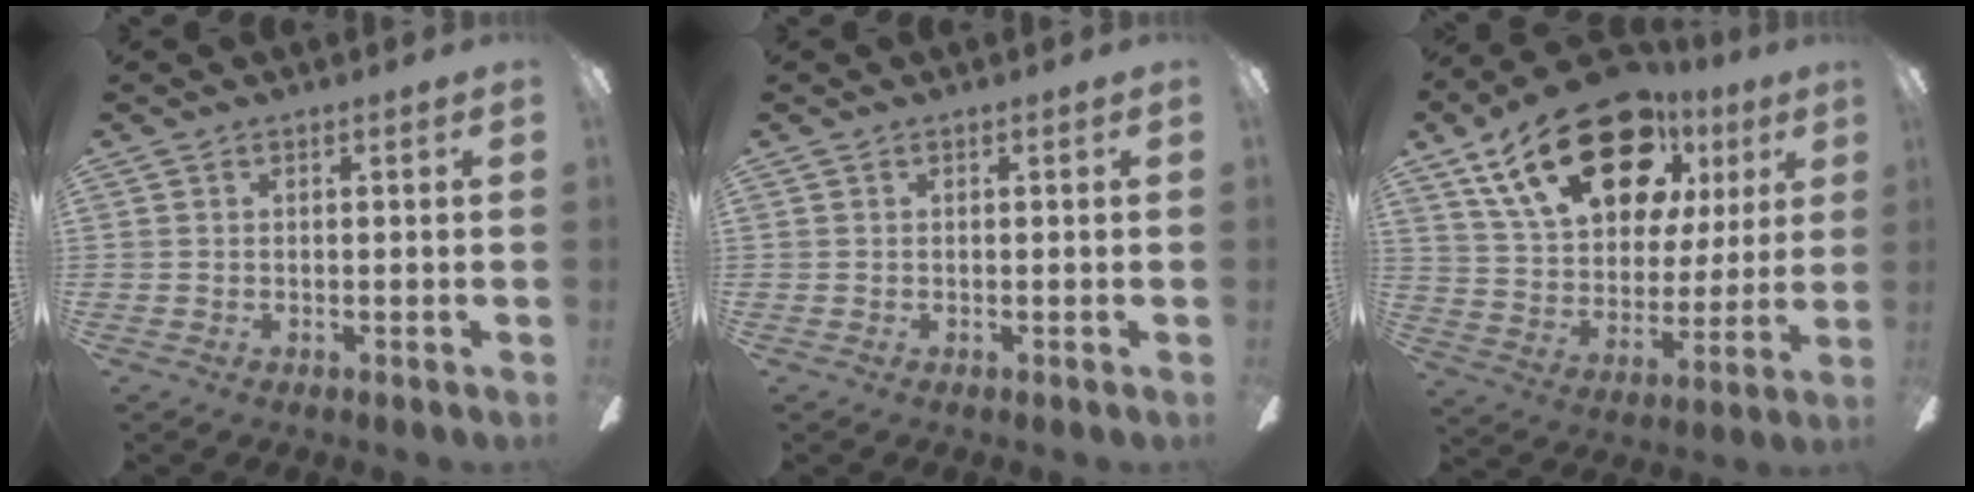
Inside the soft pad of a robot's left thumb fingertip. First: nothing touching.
{"total": 0.0}
{"total": 25.8, "force": [14.0, 14.0, 16.5], "torque": [-0.271, -0.061, 0.247]}